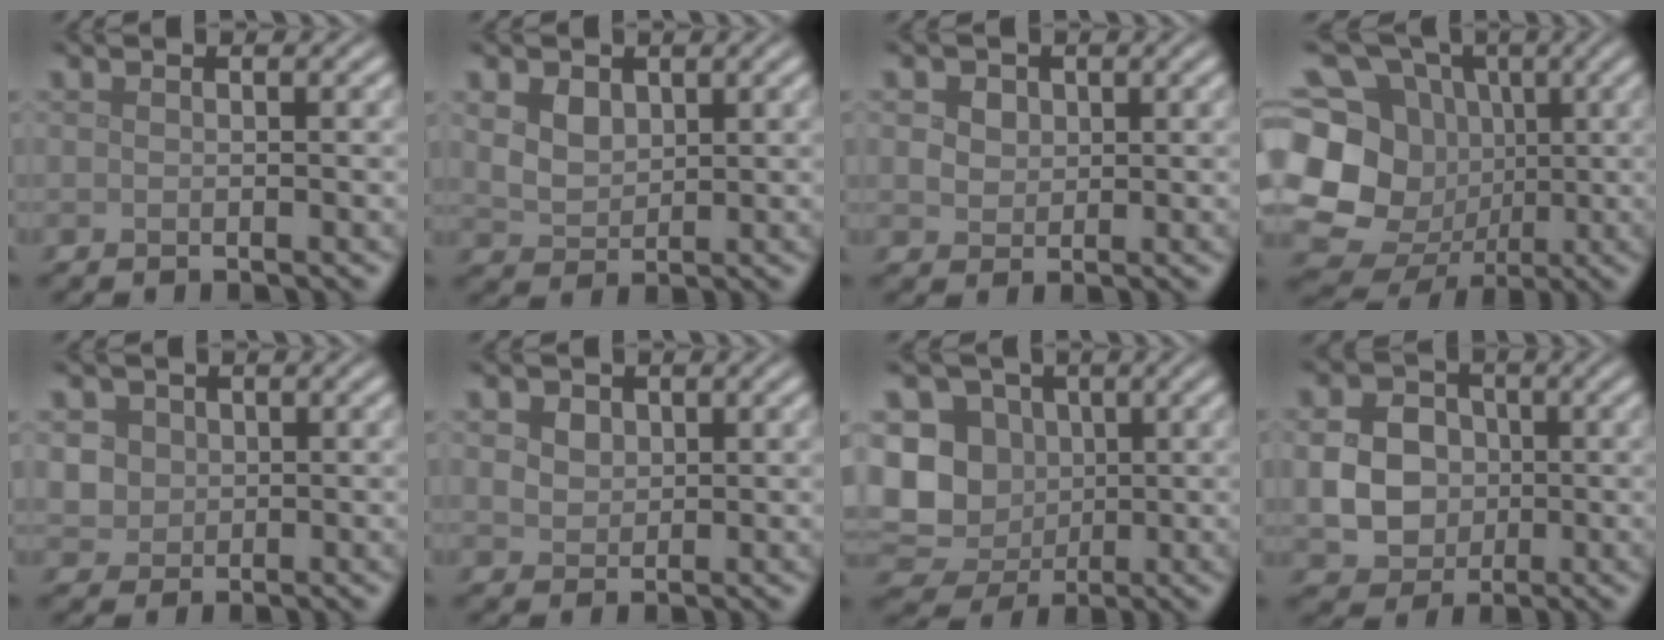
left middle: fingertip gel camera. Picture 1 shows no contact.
{"total": 2.9, "force": [1.4, 2.0, 1.6], "torque": [-0.033, -0.001, 0.024]}
{"total": 3.6, "force": [1.7, 2.6, 1.7], "torque": [-0.038, 0.008, 0.022]}
{"total": 17.2, "force": [-0.9, 15.6, 7.3], "torque": [-0.185, 0.002, -0.038]}
{"total": 3.1, "force": [1.0, 2.7, 1.1], "torque": [-0.030, 0.005, 0.025]}
{"total": 3.5, "force": [1.8, 2.4, 1.7], "torque": [-0.045, 0.009, 0.030]}
{"total": 9.6, "force": [0.2, 8.3, 4.8], "torque": [-0.095, -0.010, -0.014]}
{"total": 5.1, "force": [-0.1, 4.3, 2.8], "torque": [-0.055, 0.006, -0.005]}